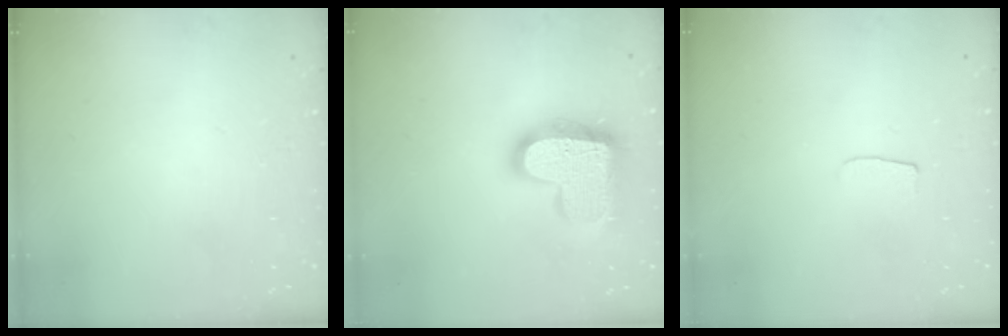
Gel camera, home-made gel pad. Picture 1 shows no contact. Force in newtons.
{"total": 19.5, "press": 19.5, "slide": 1.4}
{"total": 4.0, "press": 4.0, "slide": 0.2}